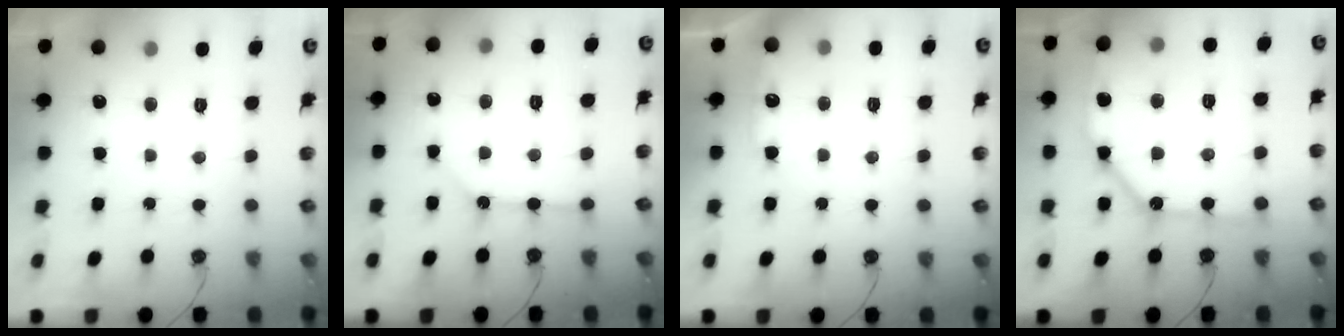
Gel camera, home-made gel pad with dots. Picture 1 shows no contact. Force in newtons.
{"total": 10.4, "press": 10.3, "slide": 1.2}
{"total": 7.1, "press": 7.1, "slide": 0.8}
{"total": 15.7, "press": 15.6, "slide": 1.2}